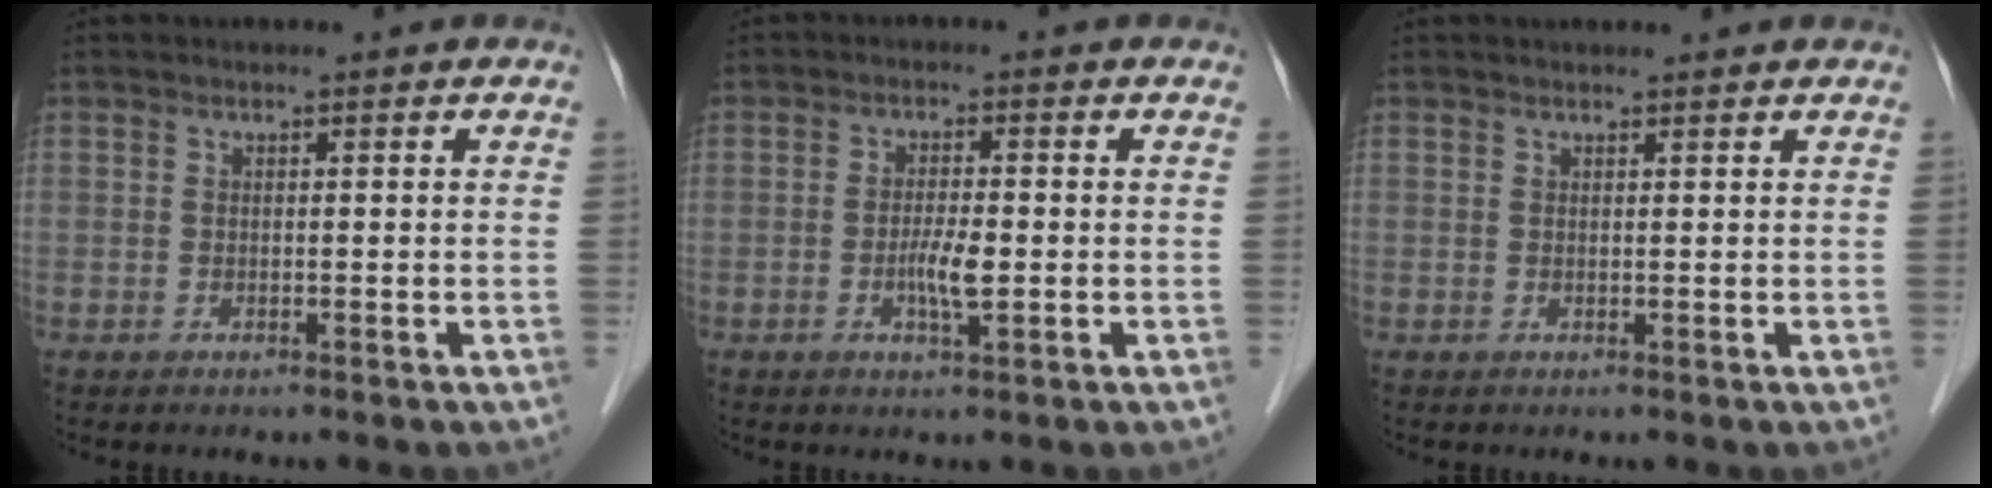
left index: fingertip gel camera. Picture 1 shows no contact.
{"total": 3.6, "force": [-0.8, 0.6, 3.5], "torque": [-0.068, -0.003, -0.014]}
{"total": 3.1, "force": [2.9, 0.4, 1.0], "torque": [-0.013, 0.022, 0.036]}